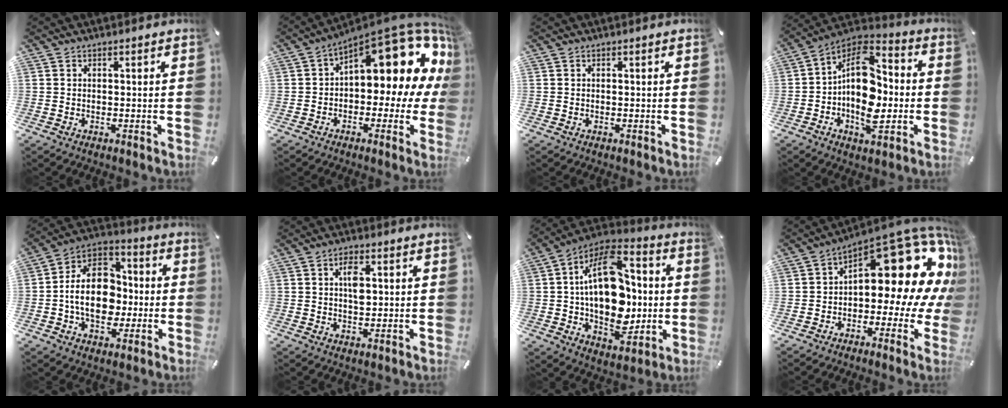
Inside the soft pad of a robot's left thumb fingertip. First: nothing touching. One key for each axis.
{"total": 14.9, "fx": 7.7, "fy": 6.4, "fz": 11.0, "tx": -0.140, "ty": -0.070, "tz": 0.123}
{"total": 0.0}
{"total": 16.0, "fx": -2.0, "fy": 10.4, "fz": 12.0, "tx": -0.215, "ty": -0.002, "tz": -0.041}
{"total": 16.0, "fx": -2.7, "fy": 12.1, "fz": 10.1, "tx": -0.189, "ty": 0.015, "tz": -0.050}
{"total": 4.5, "fx": 0.9, "fy": 2.4, "fz": 3.7, "tx": -0.063, "ty": 0.003, "tz": 0.010}
{"total": 22.5, "fx": 0.6, "fy": 14.5, "fz": 17.2, "tx": -0.288, "ty": -0.006, "tz": 0.015}
{"total": 20.7, "fx": 8.5, "fy": 10.3, "fz": 15.8, "tx": -0.192, "ty": -0.081, "tz": 0.142}